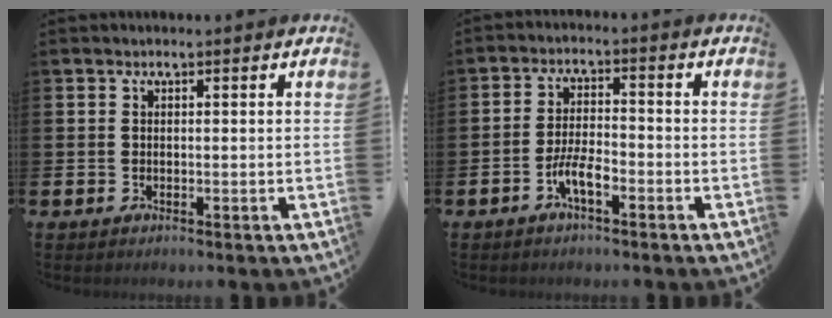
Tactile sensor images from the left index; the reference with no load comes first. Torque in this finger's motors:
{"motor_torque": [0.87, 0.40, 0.15, 0.11]}